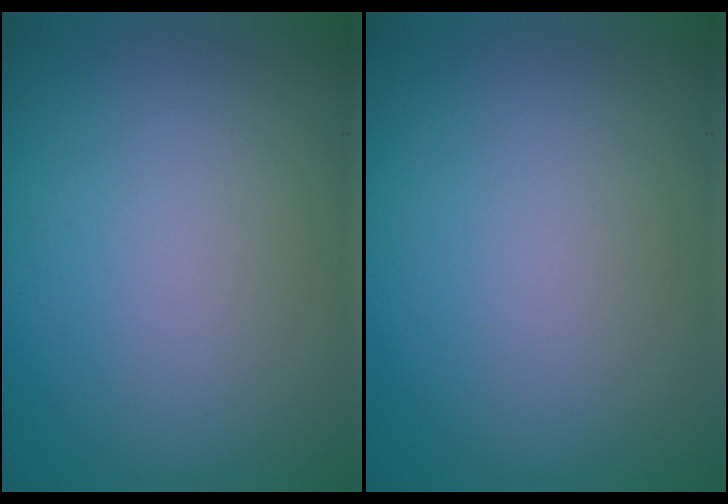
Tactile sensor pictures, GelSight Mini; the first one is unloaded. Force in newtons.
{"total": 0.0}